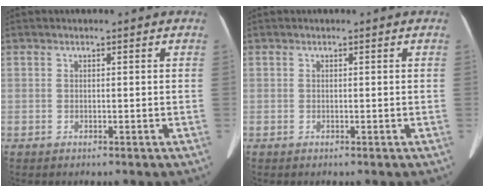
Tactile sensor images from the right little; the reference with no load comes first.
{"total": 0.0}